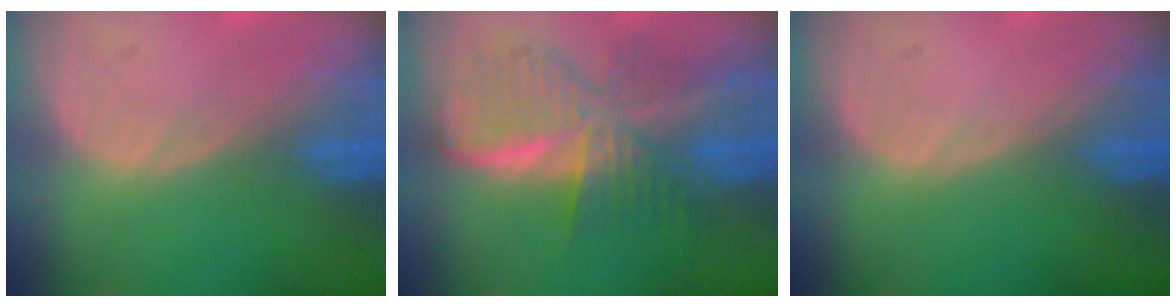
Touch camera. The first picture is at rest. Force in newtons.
{"total": 9.0, "press": 9.0, "slide": 0.6}
{"total": 0.0}